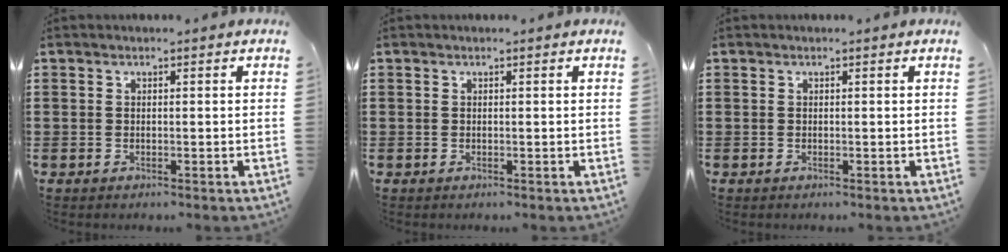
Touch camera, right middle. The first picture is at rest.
{"total": 0.0}
{"total": 0.0}